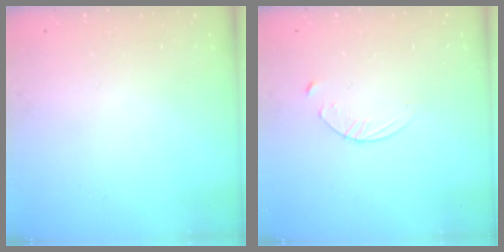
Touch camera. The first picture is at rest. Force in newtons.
{"total": 3.1, "press": 3.1, "slide": 0.3}